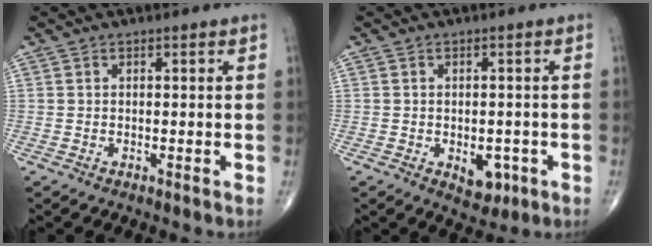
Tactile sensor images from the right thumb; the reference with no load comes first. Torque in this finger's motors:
{"motor_torque": [1.01, 1.13, 0.24, -0.43, 0.16]}